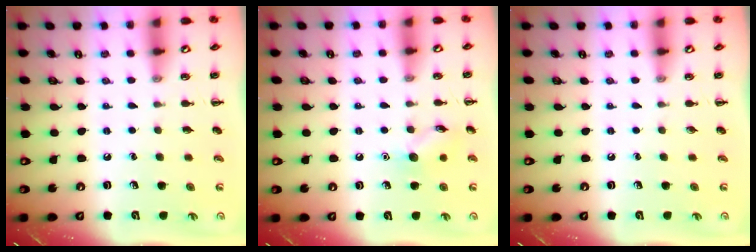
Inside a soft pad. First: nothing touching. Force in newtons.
{"total": 7.5, "press": 7.4, "slide": 1.1}
{"total": 0.0}